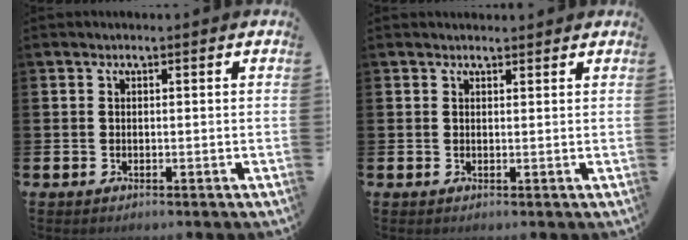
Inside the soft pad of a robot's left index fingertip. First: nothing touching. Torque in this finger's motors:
{"motor_torque": [-0.16, -0.46, -0.15, -0.01]}